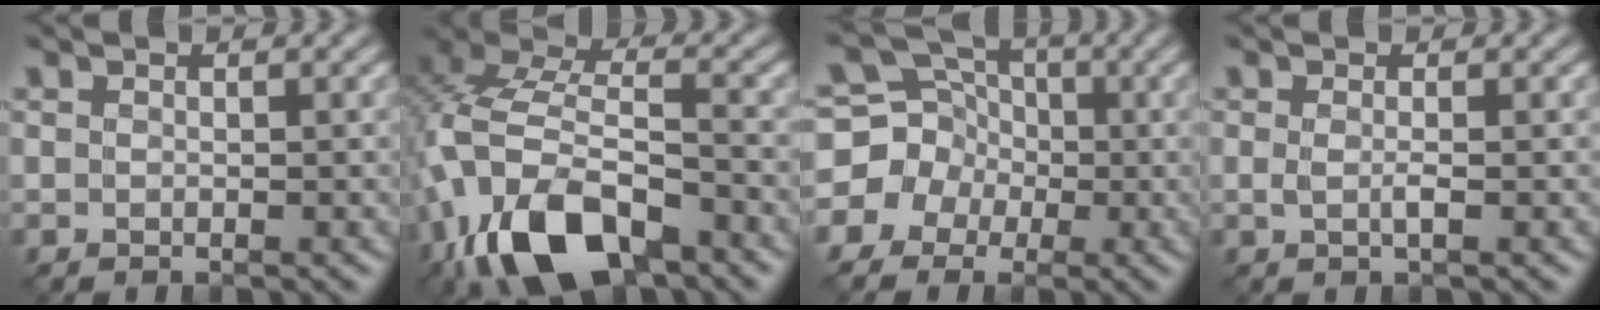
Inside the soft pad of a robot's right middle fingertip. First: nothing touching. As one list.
[{"total": 12.4, "force": [-6.8, 5.9, 8.5], "torque": [-0.170, 0.002, -0.136]}, {"total": 7.0, "force": [-1.4, 6.7, 1.8], "torque": [-0.033, 0.023, -0.057]}, {"total": 1.0, "force": [-0.1, 0.2, 1.0], "torque": [-0.025, -0.004, -0.003]}]